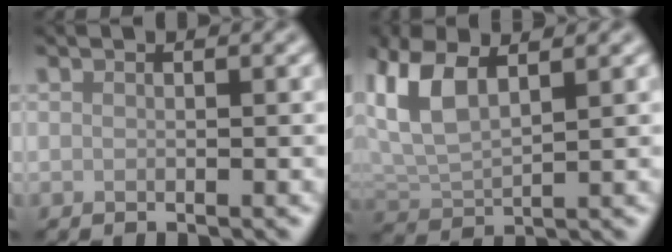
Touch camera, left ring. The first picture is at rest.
{"total": 6.0, "force": [2.9, 2.9, 4.4], "torque": [-0.112, 0.011, 0.058]}